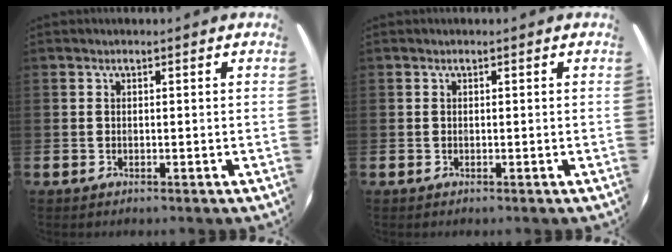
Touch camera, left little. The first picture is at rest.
{"total": 0.0}